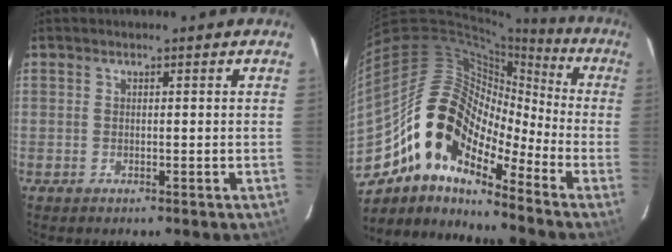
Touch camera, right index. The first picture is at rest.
{"total": 16.9, "force": [-10.0, 8.3, 10.9], "torque": [-0.187, 0.006, -0.206]}